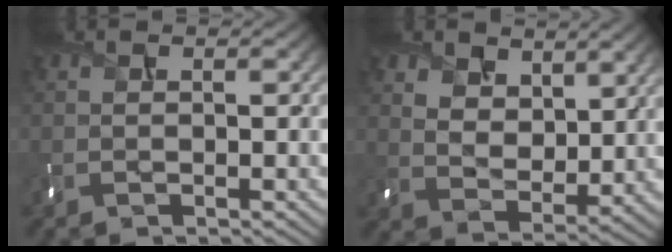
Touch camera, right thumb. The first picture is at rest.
{"total": 7.1, "force": [4.6, 4.0, 3.5], "torque": [-0.087, -0.021, 0.091]}